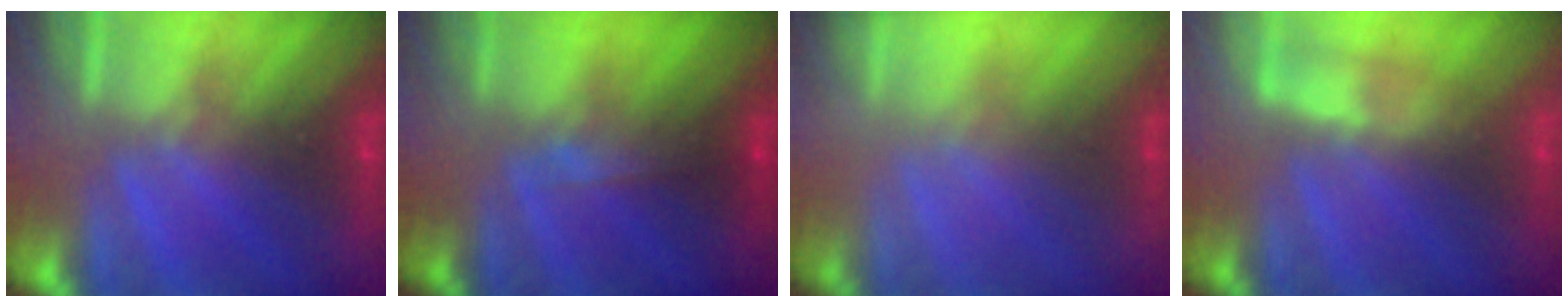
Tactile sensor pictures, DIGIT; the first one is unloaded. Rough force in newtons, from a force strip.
{"total": 3.9}
{"total": 1.7}
{"total": 3.0}